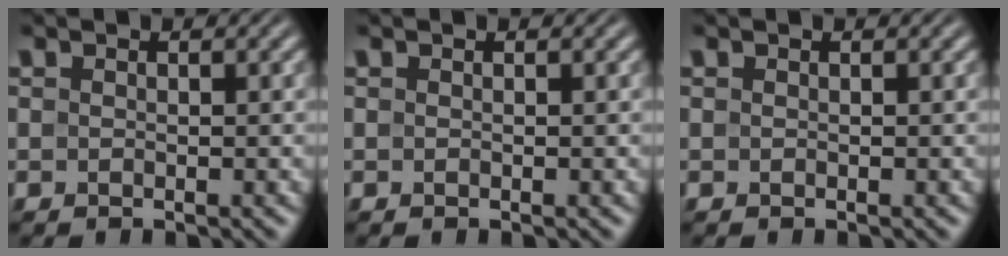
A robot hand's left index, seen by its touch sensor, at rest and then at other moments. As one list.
[{"total": 0.0}, {"total": 0.0}]